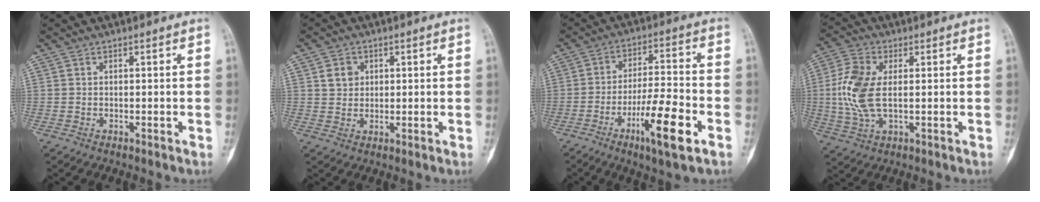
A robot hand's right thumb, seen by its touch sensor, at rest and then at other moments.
{"total": 3.6, "force": [1.3, 3.1, 1.4], "torque": [-0.006, -0.005, 0.023]}
{"total": 12.8, "force": [-5.8, 2.4, 11.1], "torque": [-0.197, 0.023, -0.097]}
{"total": 10.2, "force": [0.7, 5.3, 8.7], "torque": [-0.201, 0.004, 0.015]}